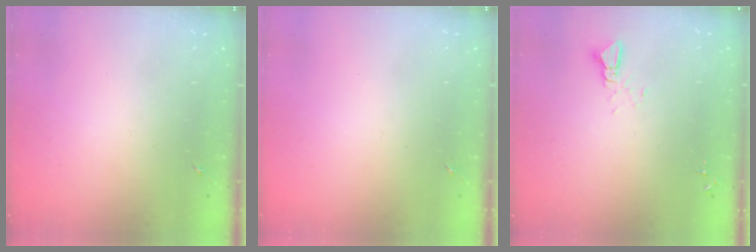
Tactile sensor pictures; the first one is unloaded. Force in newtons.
{"total": 0.0}
{"total": 2.4, "press": 2.4, "slide": 0.1}